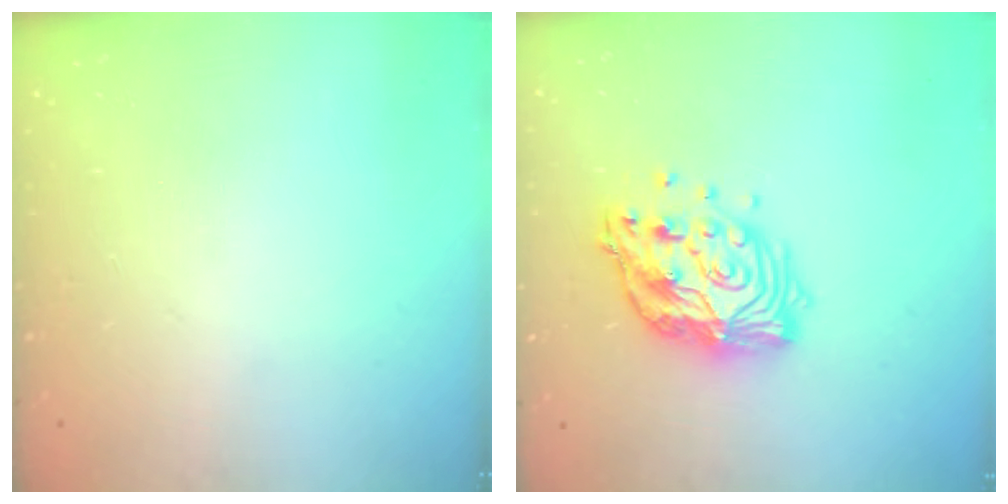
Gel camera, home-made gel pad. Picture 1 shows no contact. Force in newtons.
{"total": 16.8, "press": 16.7, "slide": 1.5}